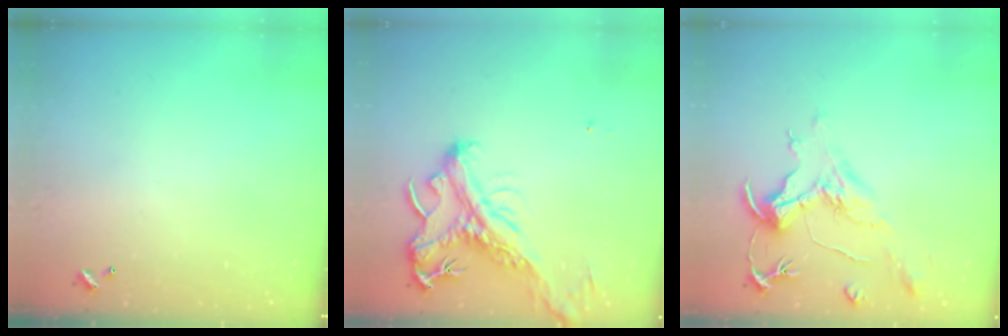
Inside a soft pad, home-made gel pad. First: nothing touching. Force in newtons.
{"total": 2.6, "press": 2.2, "slide": 1.4}
{"total": 2.0, "press": 1.5, "slide": 1.3}